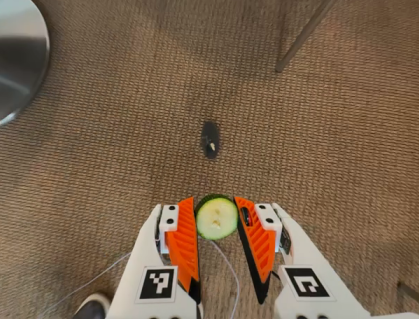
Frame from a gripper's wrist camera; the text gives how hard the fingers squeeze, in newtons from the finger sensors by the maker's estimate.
{"total": 9.5, "left": 9.3, "right": 9.7}